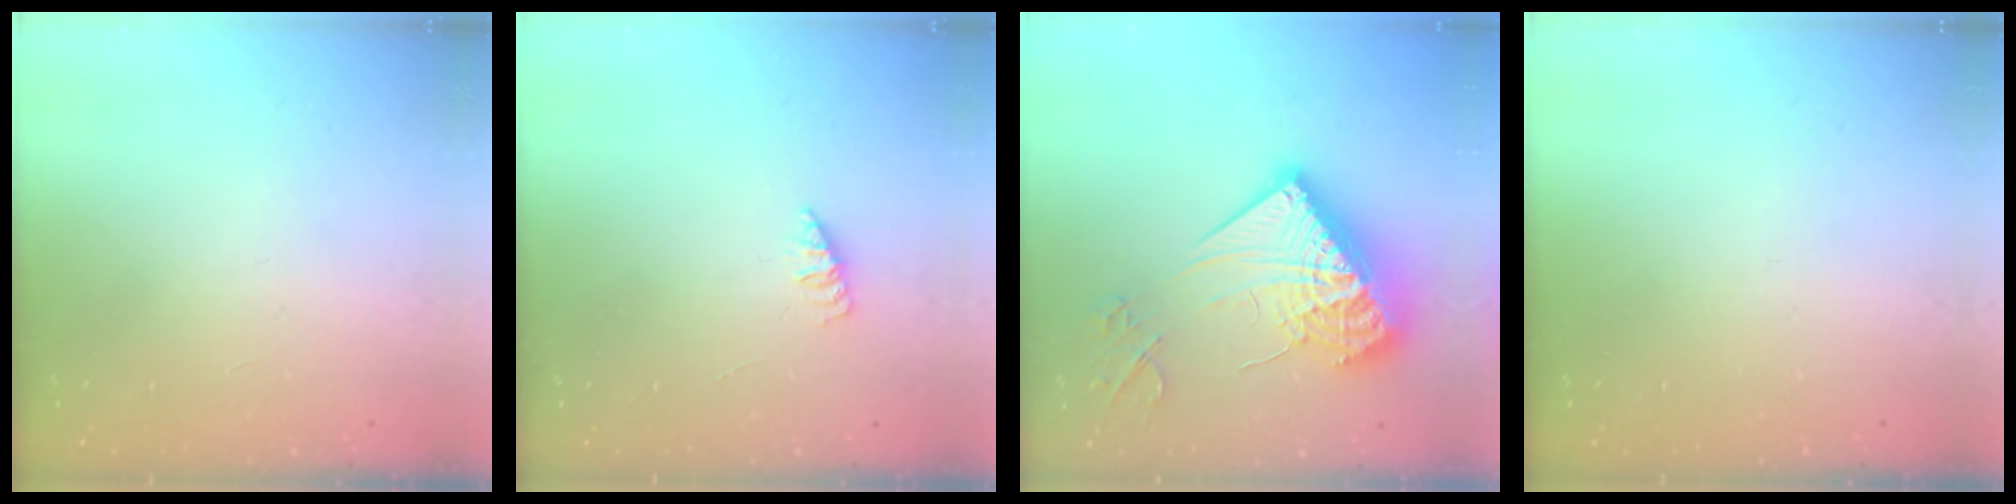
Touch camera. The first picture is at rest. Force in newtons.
{"total": 1.8, "press": 1.8, "slide": 0.4}
{"total": 26.0, "press": 25.9, "slide": 2.6}
{"total": 0.0}